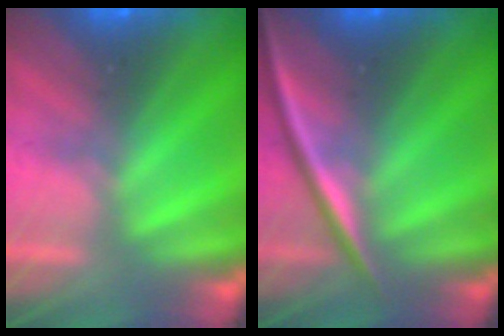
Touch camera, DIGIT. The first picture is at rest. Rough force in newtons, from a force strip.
{"total": 2.2}